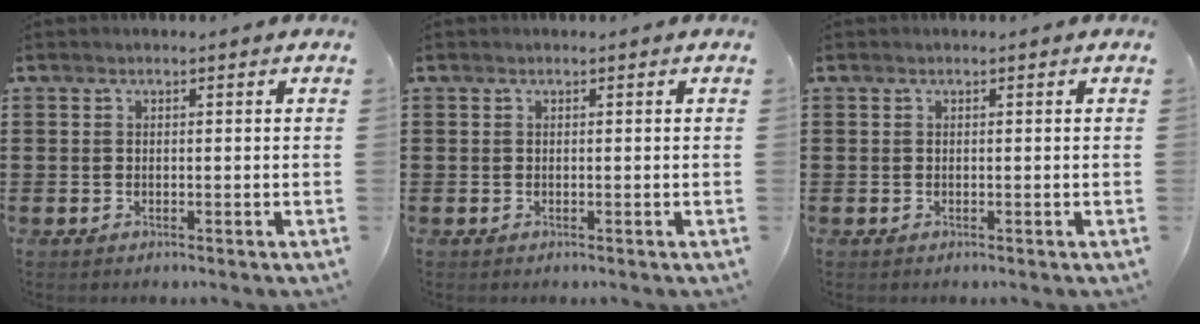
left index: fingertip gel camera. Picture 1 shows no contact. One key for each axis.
{"total": 0.0}
{"total": 0.0}